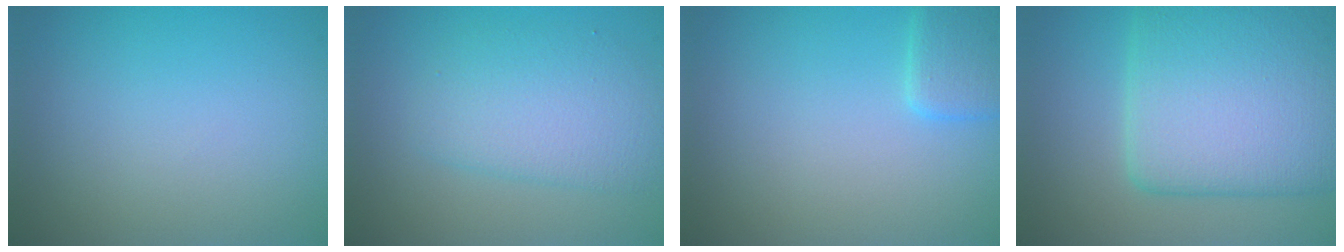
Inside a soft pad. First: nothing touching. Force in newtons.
{"total": 4.1, "press": 4.0, "slide": 0.1}
{"total": 2.5, "press": 2.5, "slide": 0.1}
{"total": 10.0, "press": 10.0, "slide": 0.3}